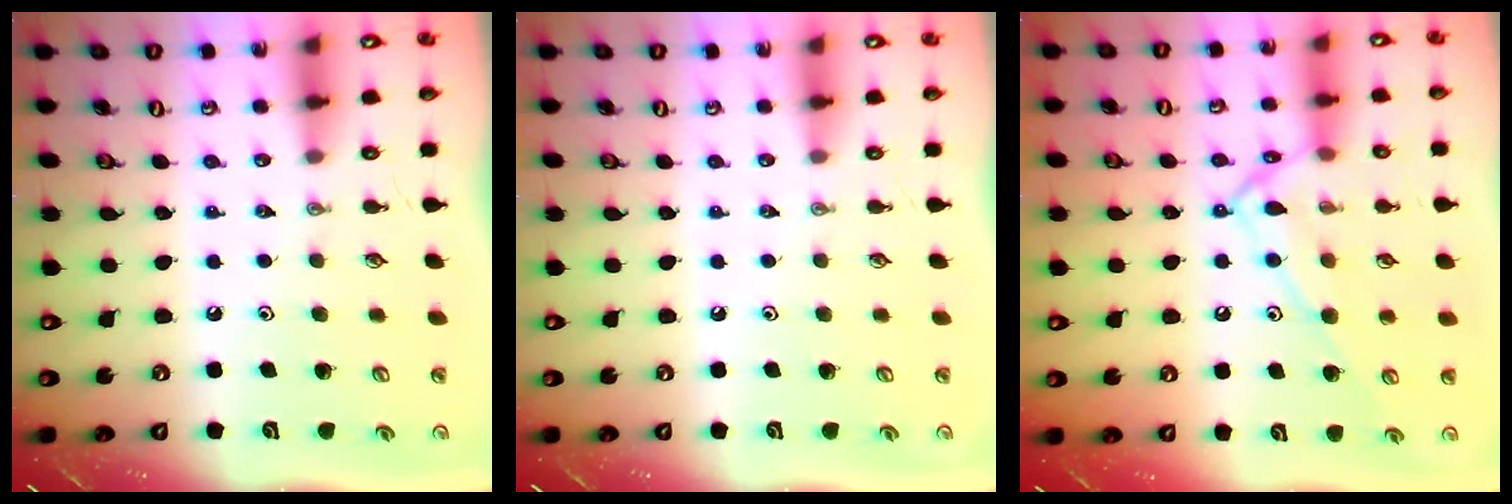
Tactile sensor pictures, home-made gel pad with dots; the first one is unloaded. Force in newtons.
{"total": 0.0}
{"total": 12.6, "press": 12.6, "slide": 0.7}